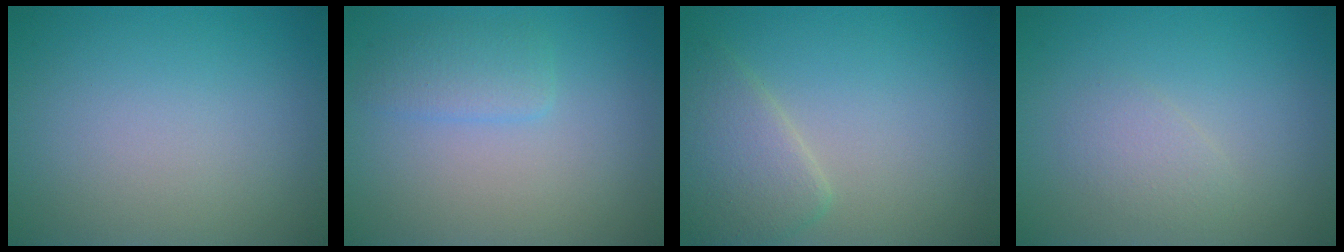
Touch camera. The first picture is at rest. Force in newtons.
{"total": 1.9, "press": 1.9, "slide": 0.1}
{"total": 3.5, "press": 3.5, "slide": 0.1}
{"total": 1.4, "press": 1.4, "slide": 0.1}